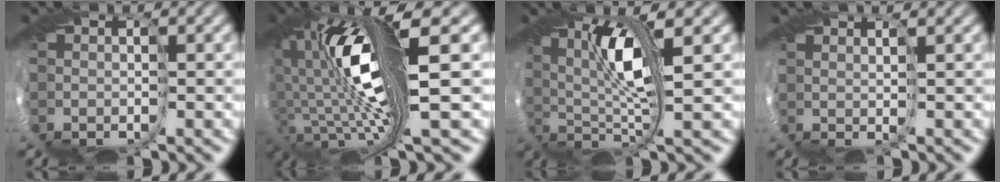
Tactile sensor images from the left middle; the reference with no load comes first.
{"total": 11.5, "force": [0.9, 2.0, 11.2], "torque": [-0.206, -0.002, 0.021]}
{"total": 6.5, "force": [2.1, 0.7, 6.1], "torque": [-0.126, 0.010, 0.035]}
{"total": 2.6, "force": [2.1, 0.2, 1.6], "torque": [-0.004, 0.031, 0.008]}